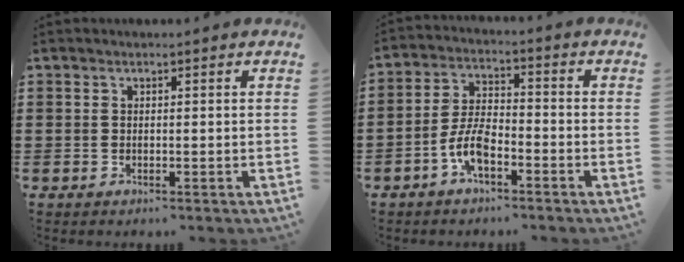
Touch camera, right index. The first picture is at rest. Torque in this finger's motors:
{"motor_torque": [2.14, 0.00, 0.71, 0.03]}